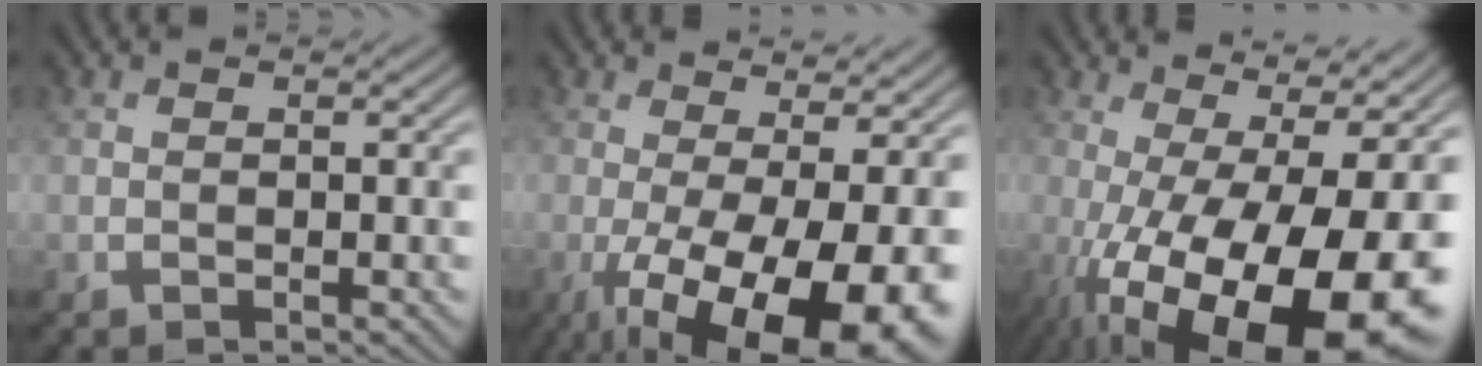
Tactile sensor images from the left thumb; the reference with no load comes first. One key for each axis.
{"total": 15.9, "fx": -4.9, "fy": 5.7, "fz": 14.0, "tx": -0.218, "ty": -0.016, "tz": -0.061}
{"total": 19.8, "fx": -6.2, "fy": 7.2, "fz": 17.3, "tx": -0.235, "ty": -0.013, "tz": -0.090}